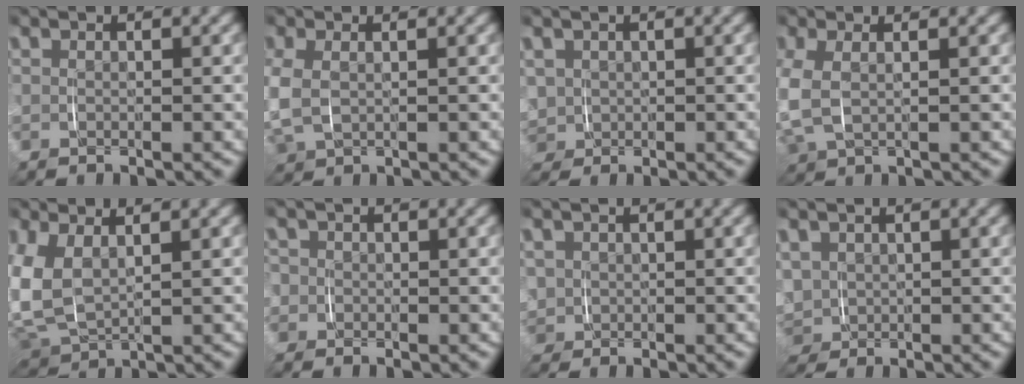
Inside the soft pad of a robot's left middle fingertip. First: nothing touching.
{"total": 4.8, "force": [-0.5, 4.0, 2.6], "torque": [-0.099, -0.019, -0.004]}
{"total": 4.0, "force": [-0.6, 3.8, 1.1], "torque": [-0.062, -0.030, 0.001]}
{"total": 5.7, "force": [-0.5, 4.5, 3.4], "torque": [-0.112, -0.015, -0.007]}
{"total": 8.0, "force": [0.2, 6.5, 4.7], "torque": [-0.159, -0.020, 0.006]}
{"total": 2.7, "force": [-1.0, 2.5, 0.2], "torque": [-0.017, -0.015, -0.022]}
{"total": 3.0, "force": [-0.4, 2.9, 0.6], "torque": [-0.045, -0.021, 0.000]}
{"total": 4.7, "force": [-0.8, 4.4, 1.5], "torque": [-0.072, -0.036, -0.001]}